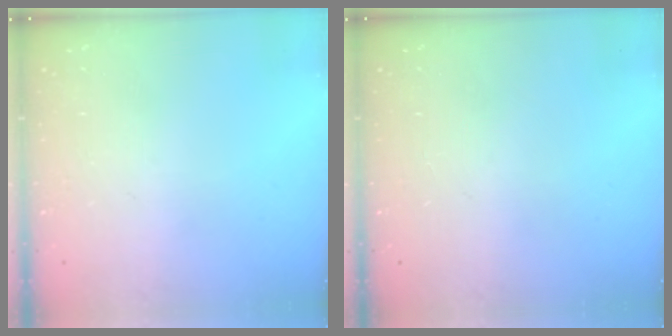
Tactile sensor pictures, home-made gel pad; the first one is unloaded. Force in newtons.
{"total": 0.0}